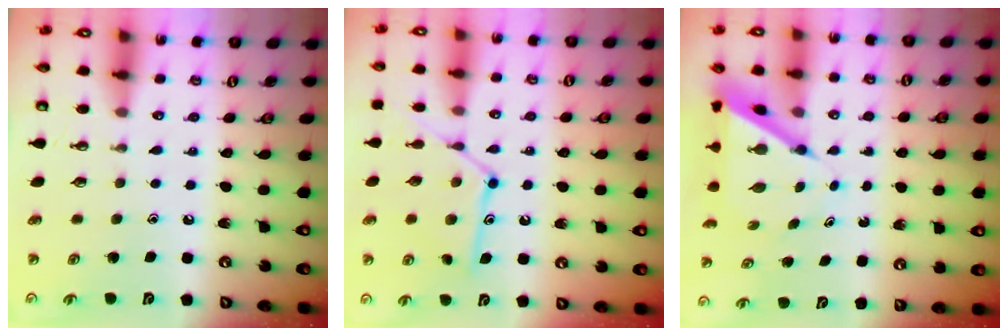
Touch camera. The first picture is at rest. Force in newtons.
{"total": 12.5, "press": 12.5, "slide": 0.5}
{"total": 7.0, "press": 7.0, "slide": 0.6}